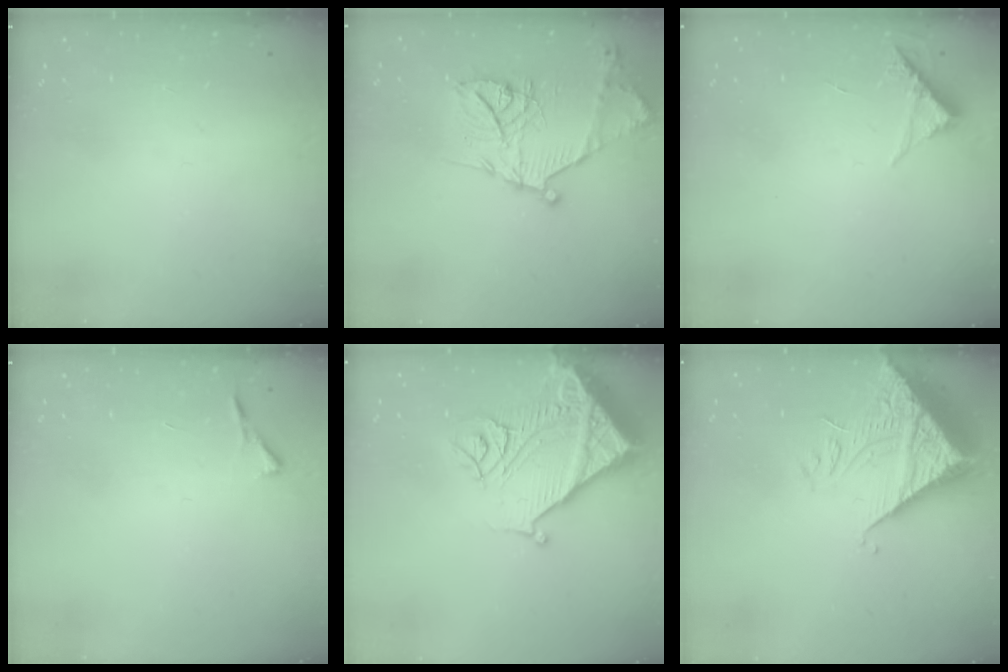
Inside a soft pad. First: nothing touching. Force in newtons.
{"total": 19.6, "press": 19.6, "slide": 1.5}
{"total": 4.6, "press": 4.6, "slide": 0.3}
{"total": 3.5, "press": 3.4, "slide": 0.5}
{"total": 14.2, "press": 14.1, "slide": 1.8}
{"total": 10.7, "press": 10.6, "slide": 1.0}